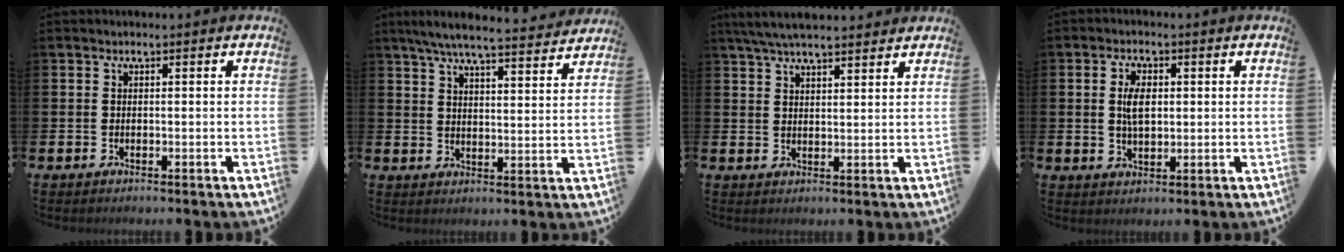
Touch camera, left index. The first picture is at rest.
{"total": 6.7, "force": [6.3, 0.5, 2.3], "torque": [-0.055, -0.041, 0.107]}
{"total": 5.4, "force": [5.0, 0.9, 1.8], "torque": [-0.044, -0.013, 0.092]}
{"total": 3.9, "force": [0.8, 2.1, 3.1], "torque": [-0.049, 0.003, 0.008]}